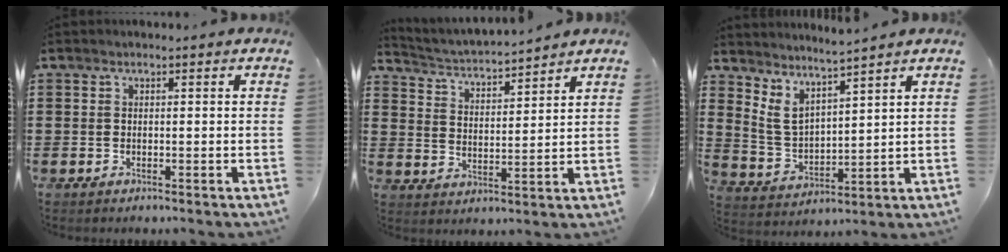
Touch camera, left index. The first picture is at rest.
{"total": 3.4, "force": [3.3, -0.2, 0.4], "torque": [-0.027, -0.028, 0.051]}
{"total": 4.4, "force": [3.9, 1.0, 1.8], "torque": [-0.054, -0.025, 0.067]}